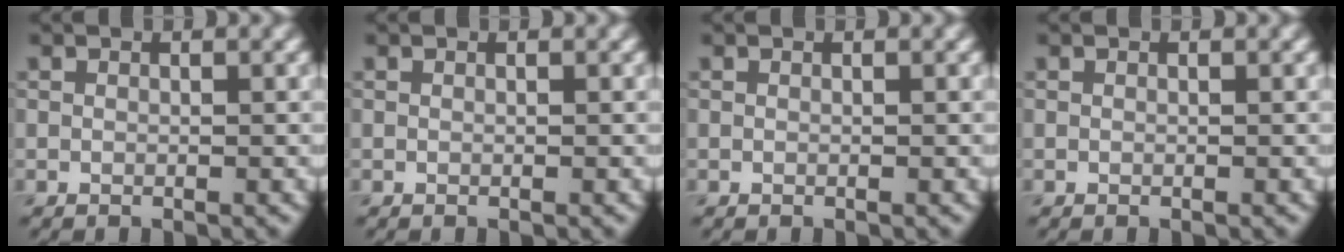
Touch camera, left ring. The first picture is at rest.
{"total": 0.0}
{"total": 0.0}
{"total": 0.0}